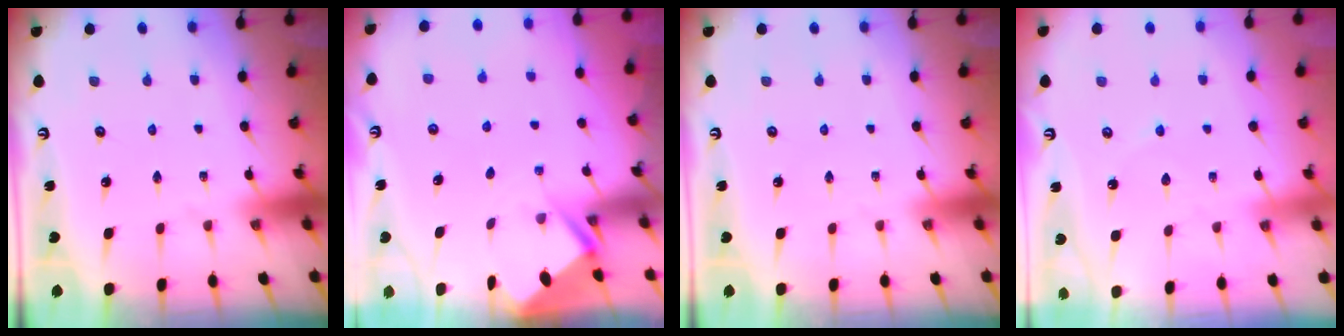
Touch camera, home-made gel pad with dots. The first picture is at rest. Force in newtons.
{"total": 3.0, "press": 3.0, "slide": 0.4}
{"total": 0.0}
{"total": 2.4, "press": 2.4, "slide": 0.4}